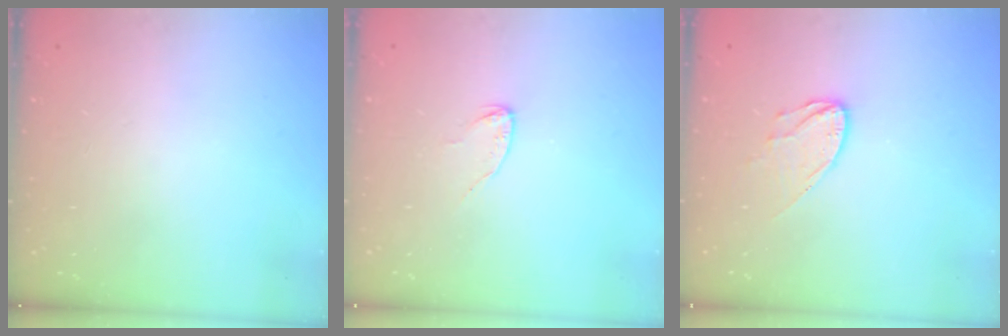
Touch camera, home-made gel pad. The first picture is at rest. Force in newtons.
{"total": 3.5, "press": 3.5, "slide": 0.3}
{"total": 7.6, "press": 7.6, "slide": 0.2}